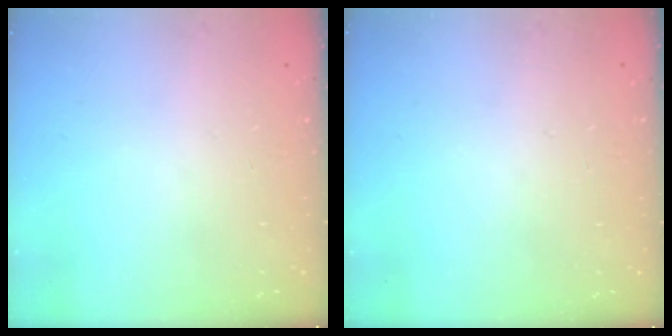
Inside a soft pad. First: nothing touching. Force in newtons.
{"total": 0.0}